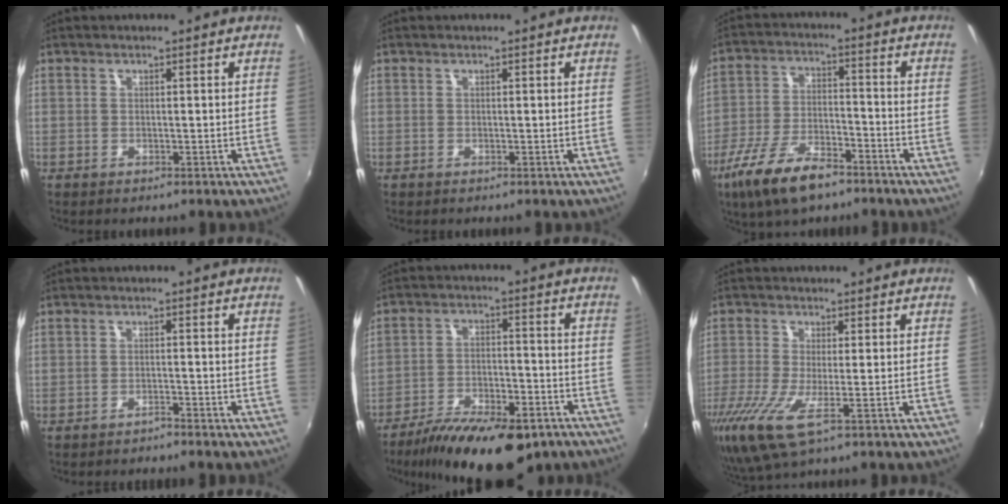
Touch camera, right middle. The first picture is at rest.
{"total": 0.0}
{"total": 13.2, "force": [-8.9, 4.8, 8.5], "torque": [-0.186, -0.023, -0.163]}
{"total": 1.2, "force": [-1.1, 0.0, 0.1], "torque": [-0.003, -0.004, -0.019]}
{"total": 18.8, "force": [-13.4, 6.5, 11.5], "torque": [-0.212, -0.039, -0.203]}
{"total": 7.6, "force": [-3.3, 1.2, 6.8], "torque": [-0.159, -0.027, -0.065]}